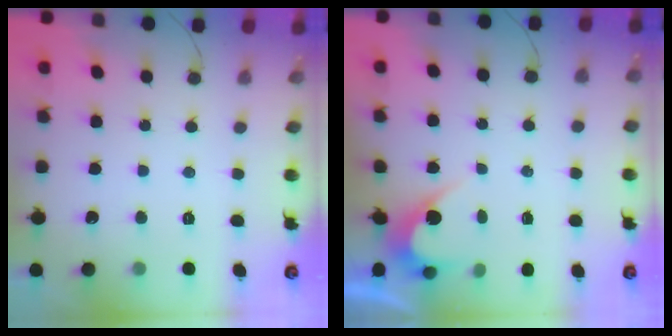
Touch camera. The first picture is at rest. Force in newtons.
{"total": 2.4, "press": 2.4, "slide": 0.1}